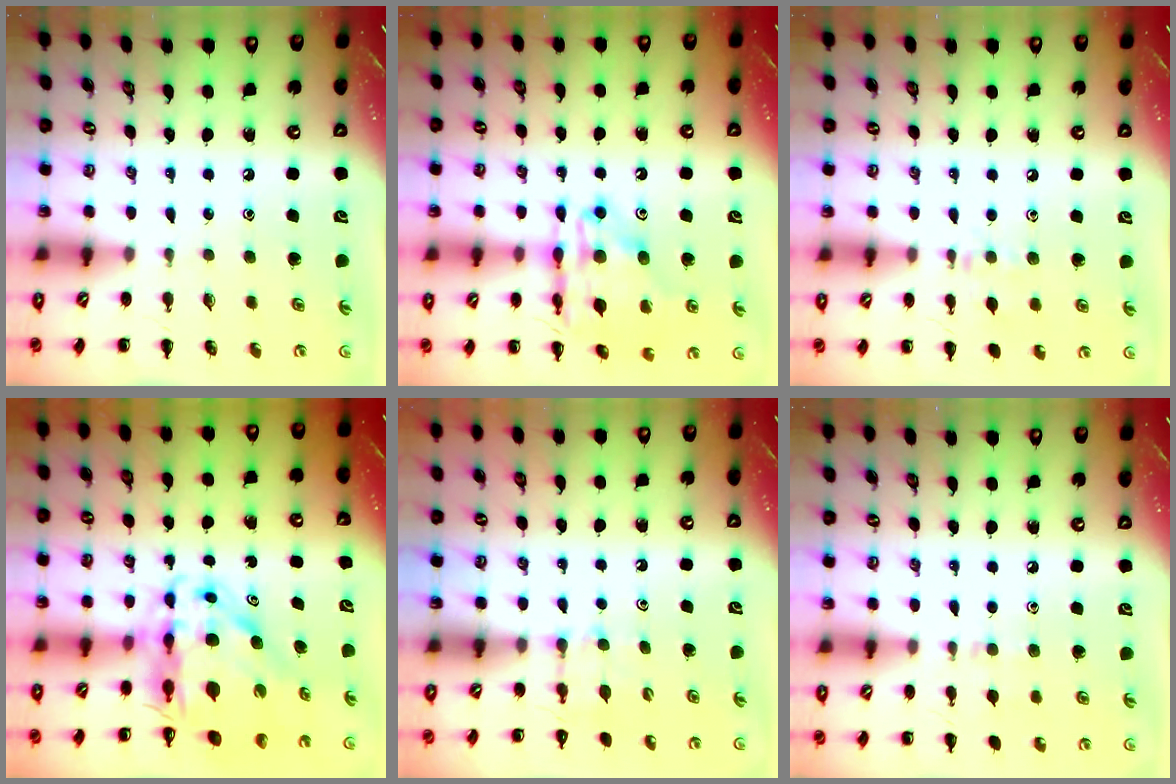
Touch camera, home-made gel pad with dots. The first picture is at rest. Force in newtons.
{"total": 16.8, "press": 16.7, "slide": 2.0}
{"total": 7.4, "press": 7.3, "slide": 1.5}
{"total": 12.7, "press": 12.0, "slide": 4.0}
{"total": 5.0, "press": 4.7, "slide": 1.6}
{"total": 6.1, "press": 5.7, "slide": 2.2}